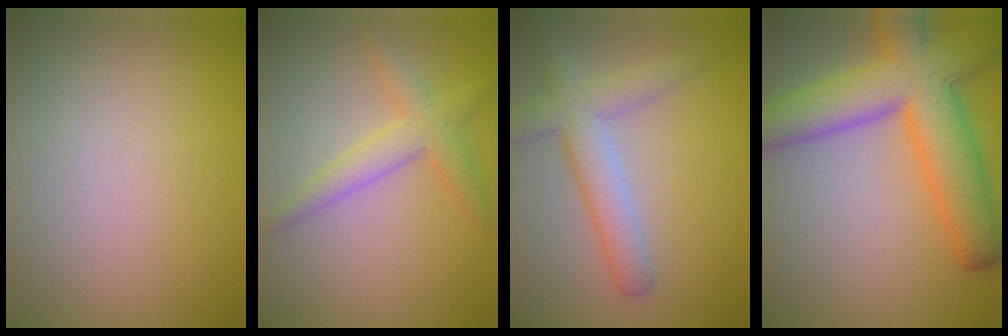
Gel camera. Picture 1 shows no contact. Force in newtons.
{"total": 2.1, "press": 2.1, "slide": 0.1}
{"total": 4.1, "press": 4.1, "slide": 0.2}
{"total": 10.4, "press": 10.4, "slide": 0.4}